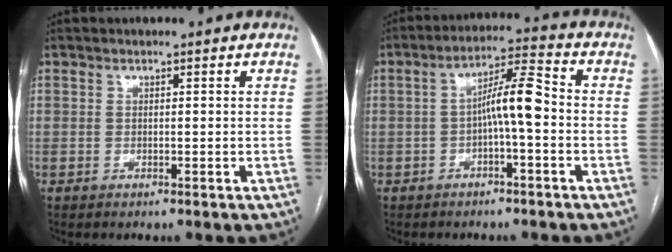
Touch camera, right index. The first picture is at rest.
{"total": 7.0, "force": [-1.0, 0.8, 6.8], "torque": [-0.119, 0.025, -0.019]}